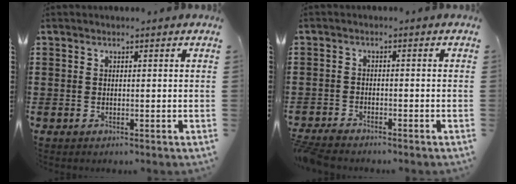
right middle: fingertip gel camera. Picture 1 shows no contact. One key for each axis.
{"total": 2.5, "fx": -2.4, "fy": 0.2, "fz": 0.5, "tx": -0.025, "ty": -0.003, "tz": -0.055}